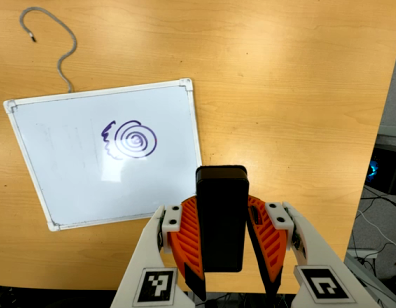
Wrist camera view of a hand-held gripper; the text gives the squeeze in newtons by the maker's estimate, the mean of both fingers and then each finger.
{"total": 7.7, "left": 5.8, "right": 9.6}